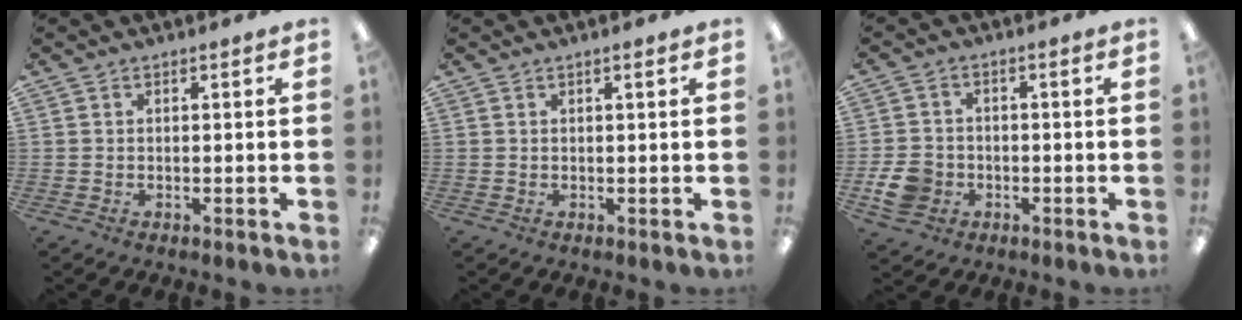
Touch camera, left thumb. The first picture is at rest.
{"total": 0.8, "force": [0.4, 0.1, 0.6], "torque": [-0.012, 0.001, 0.007]}
{"total": 6.9, "force": [-2.3, 5.5, 3.3], "torque": [-0.071, 0.010, -0.042]}